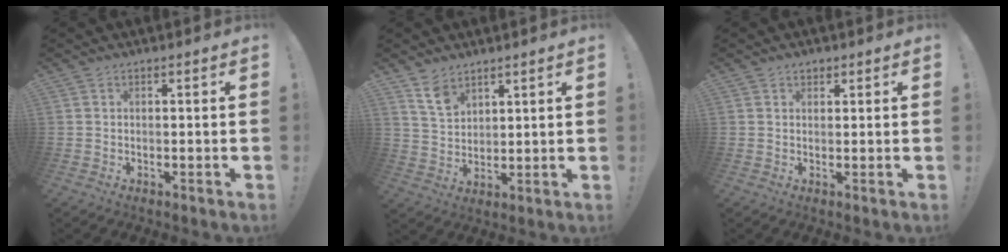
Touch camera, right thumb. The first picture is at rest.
{"total": 8.0, "force": [5.8, 4.5, 3.0], "torque": [-0.060, -0.029, 0.114]}
{"total": 1.5, "force": [1.0, 1.0, 0.5], "torque": [-0.002, -0.003, 0.017]}